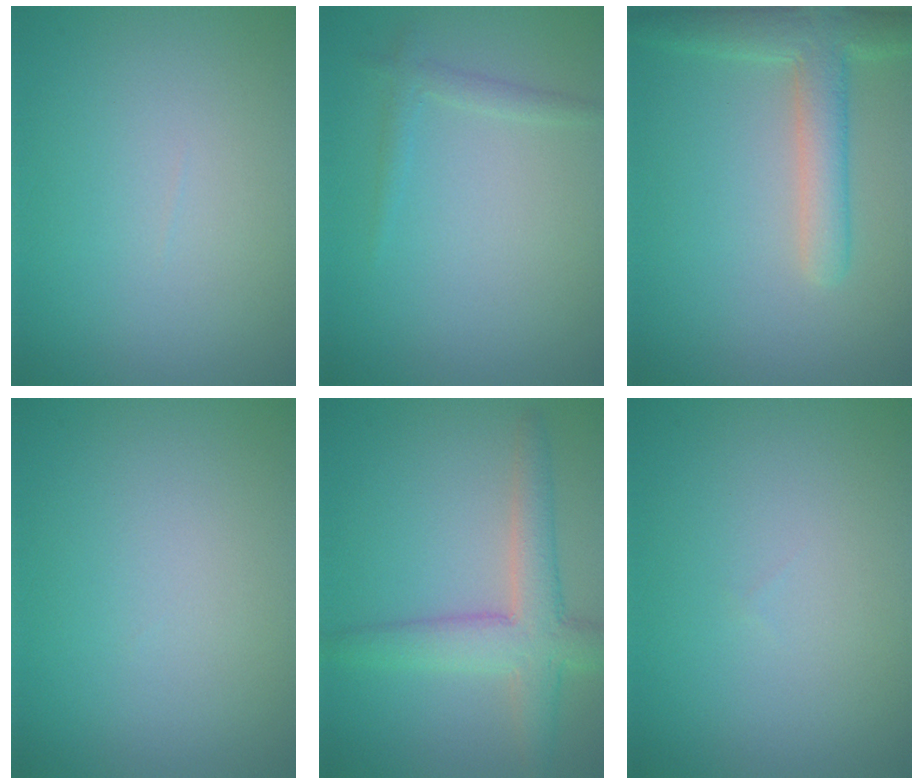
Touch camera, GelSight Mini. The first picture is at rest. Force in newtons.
{"total": 1.2, "press": 1.2, "slide": 0.0}
{"total": 4.6, "press": 4.6, "slide": 0.4}
{"total": 0.0}
{"total": 5.1, "press": 5.1, "slide": 0.3}
{"total": 0.0}